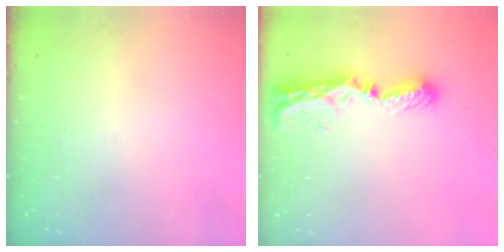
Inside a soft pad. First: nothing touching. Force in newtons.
{"total": 8.6, "press": 8.5, "slide": 1.0}